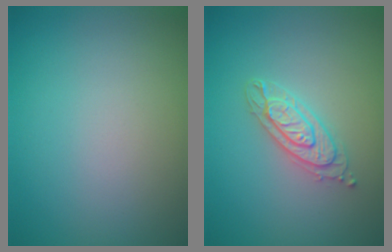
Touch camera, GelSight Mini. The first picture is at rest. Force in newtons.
{"total": 2.3, "press": 2.2, "slide": 0.5}